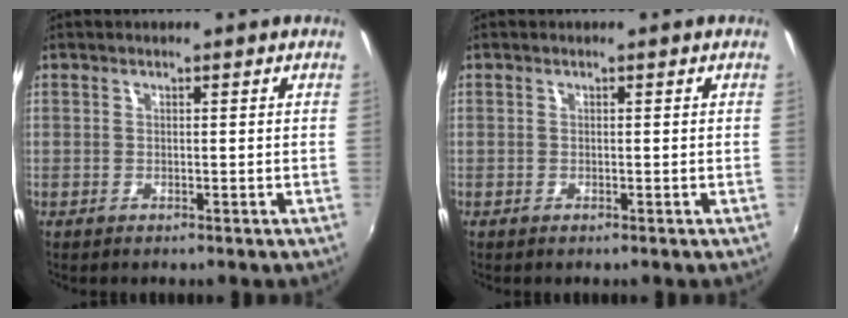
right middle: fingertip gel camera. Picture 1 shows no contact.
{"total": 0.0}